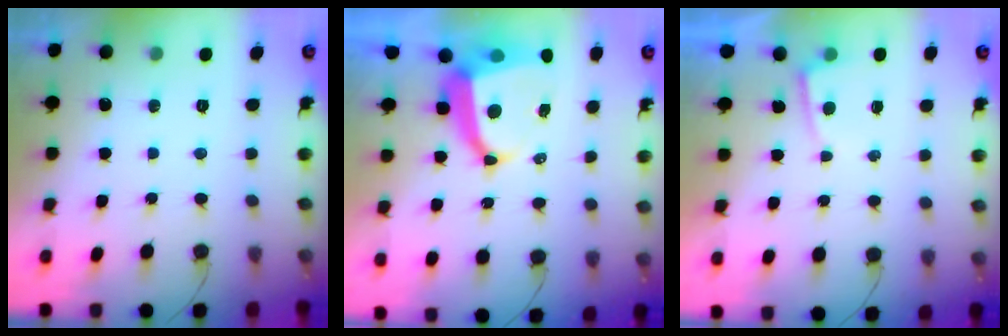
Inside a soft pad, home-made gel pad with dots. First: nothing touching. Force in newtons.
{"total": 9.2, "press": 9.2, "slide": 0.9}
{"total": 2.0, "press": 2.0, "slide": 0.3}